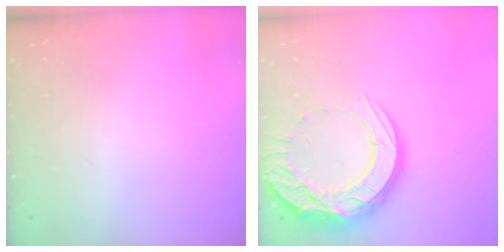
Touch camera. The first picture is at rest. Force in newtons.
{"total": 18.6, "press": 18.6, "slide": 1.4}